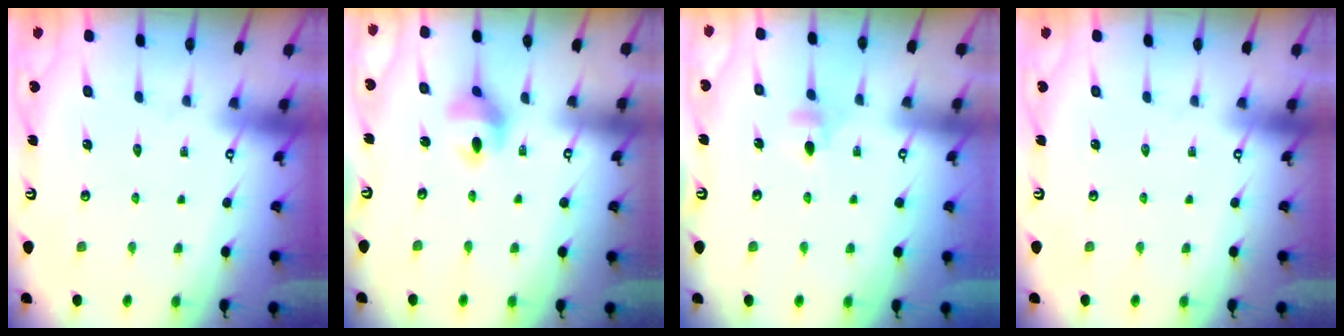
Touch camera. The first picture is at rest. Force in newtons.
{"total": 7.9, "press": 7.9, "slide": 0.6}
{"total": 3.6, "press": 3.4, "slide": 1.0}
{"total": 0.0}